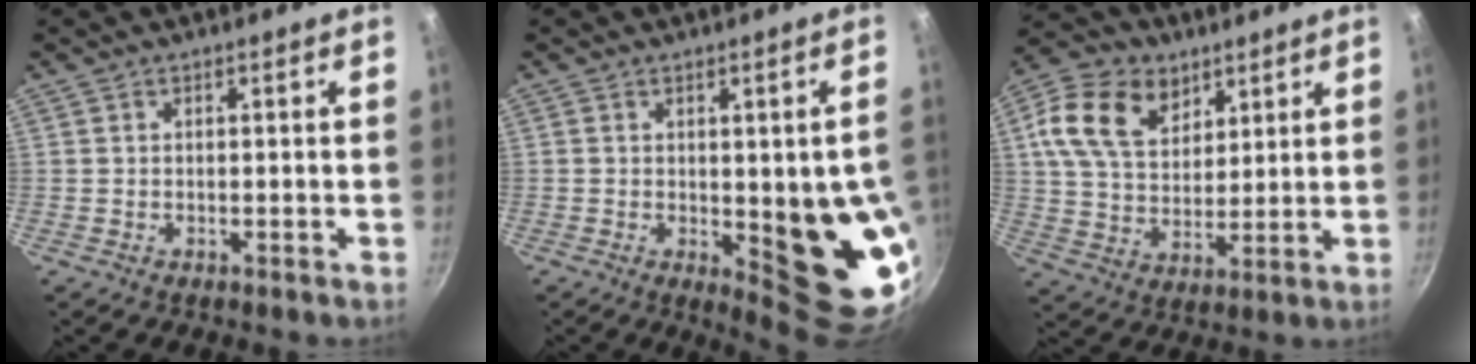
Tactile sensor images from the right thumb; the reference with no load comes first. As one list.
[{"total": 15.1, "force": [-1.5, 4.8, 14.3], "torque": [-0.137, -0.019, -0.009]}, {"total": 15.3, "force": [6.7, 10.7, 8.7], "torque": [-0.135, -0.016, 0.115]}]